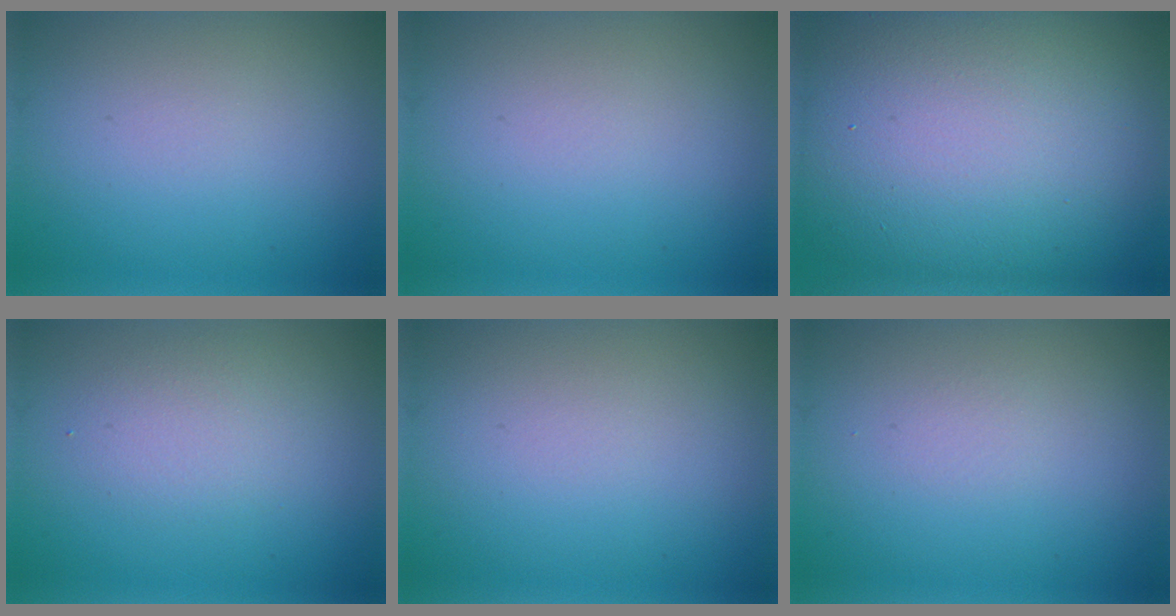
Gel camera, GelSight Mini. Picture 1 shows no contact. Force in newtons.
{"total": 0.0}
{"total": 18.6, "press": 18.5, "slide": 1.2}
{"total": 2.2, "press": 2.2, "slide": 0.1}
{"total": 0.0}
{"total": 0.5, "press": 0.5, "slide": 0.1}